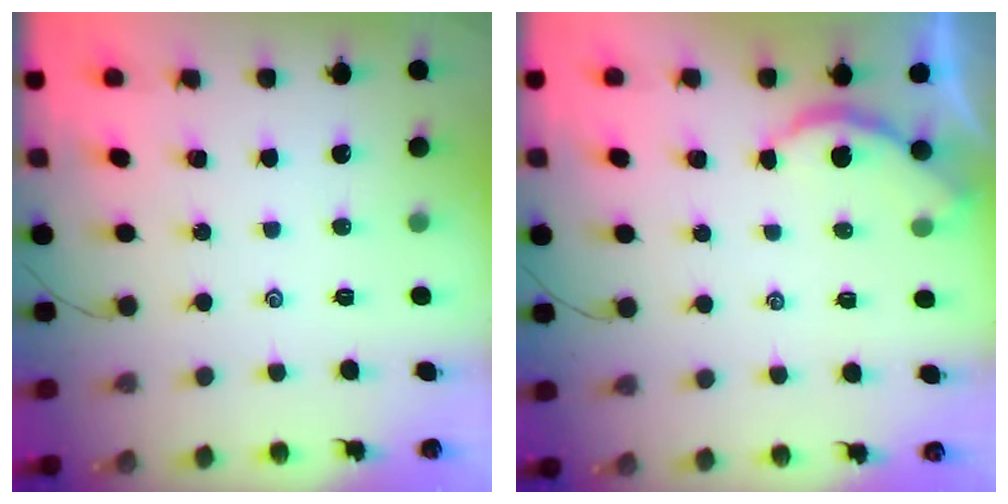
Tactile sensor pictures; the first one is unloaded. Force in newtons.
{"total": 1.9, "press": 1.9, "slide": 0.4}